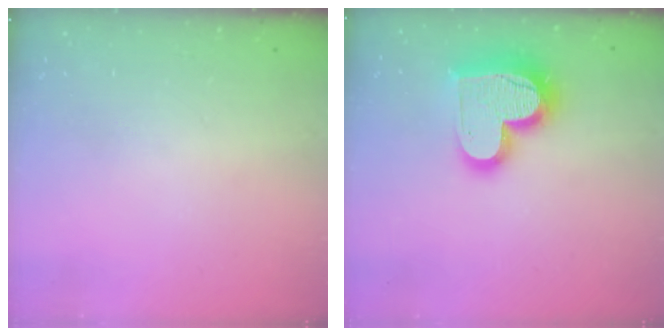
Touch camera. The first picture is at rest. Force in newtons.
{"total": 18.8, "press": 18.7, "slide": 1.6}